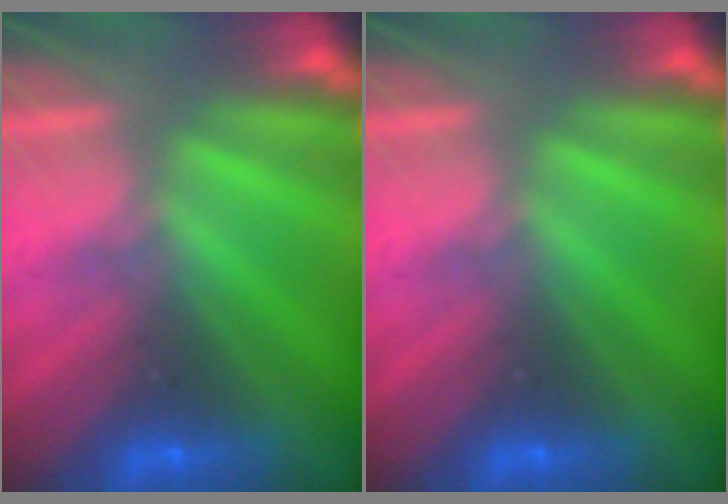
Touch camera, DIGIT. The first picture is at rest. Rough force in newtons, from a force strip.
{"total": 0.0}